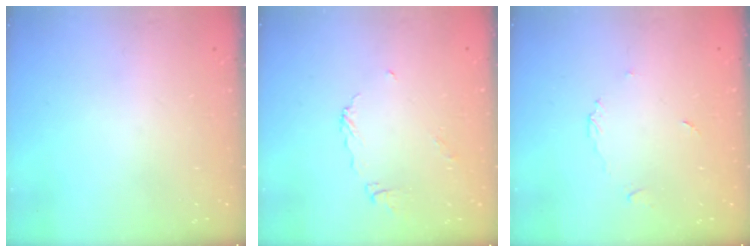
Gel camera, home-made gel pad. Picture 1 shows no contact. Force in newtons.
{"total": 6.5, "press": 6.5, "slide": 0.7}
{"total": 3.8, "press": 3.8, "slide": 0.5}